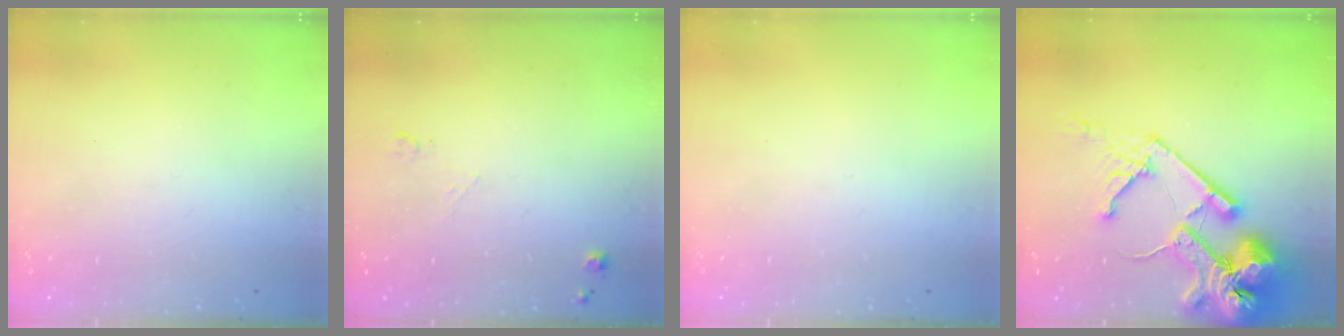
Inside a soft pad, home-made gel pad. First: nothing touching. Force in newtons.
{"total": 4.5, "press": 4.4, "slide": 0.8}
{"total": 0.0}
{"total": 22.0, "press": 21.8, "slide": 2.7}